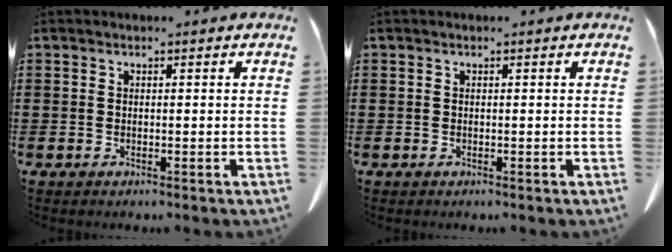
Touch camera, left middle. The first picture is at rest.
{"total": 0.0}